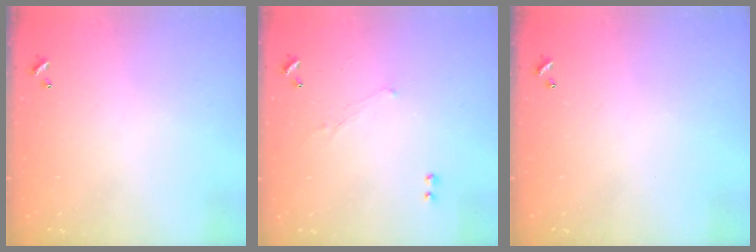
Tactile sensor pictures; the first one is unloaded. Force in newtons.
{"total": 1.2, "press": 0.8, "slide": 0.9}
{"total": 0.0}